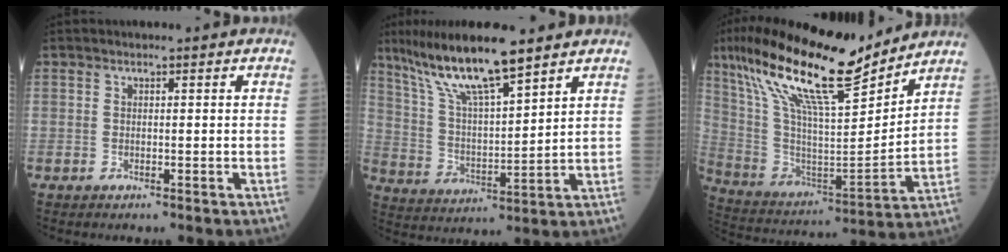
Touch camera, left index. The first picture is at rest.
{"total": 12.6, "force": [9.7, 0.9, 8.0], "torque": [-0.158, 0.008, 0.185]}
{"total": 21.9, "force": [16.4, 3.1, 14.2], "torque": [-0.260, 0.010, 0.297]}